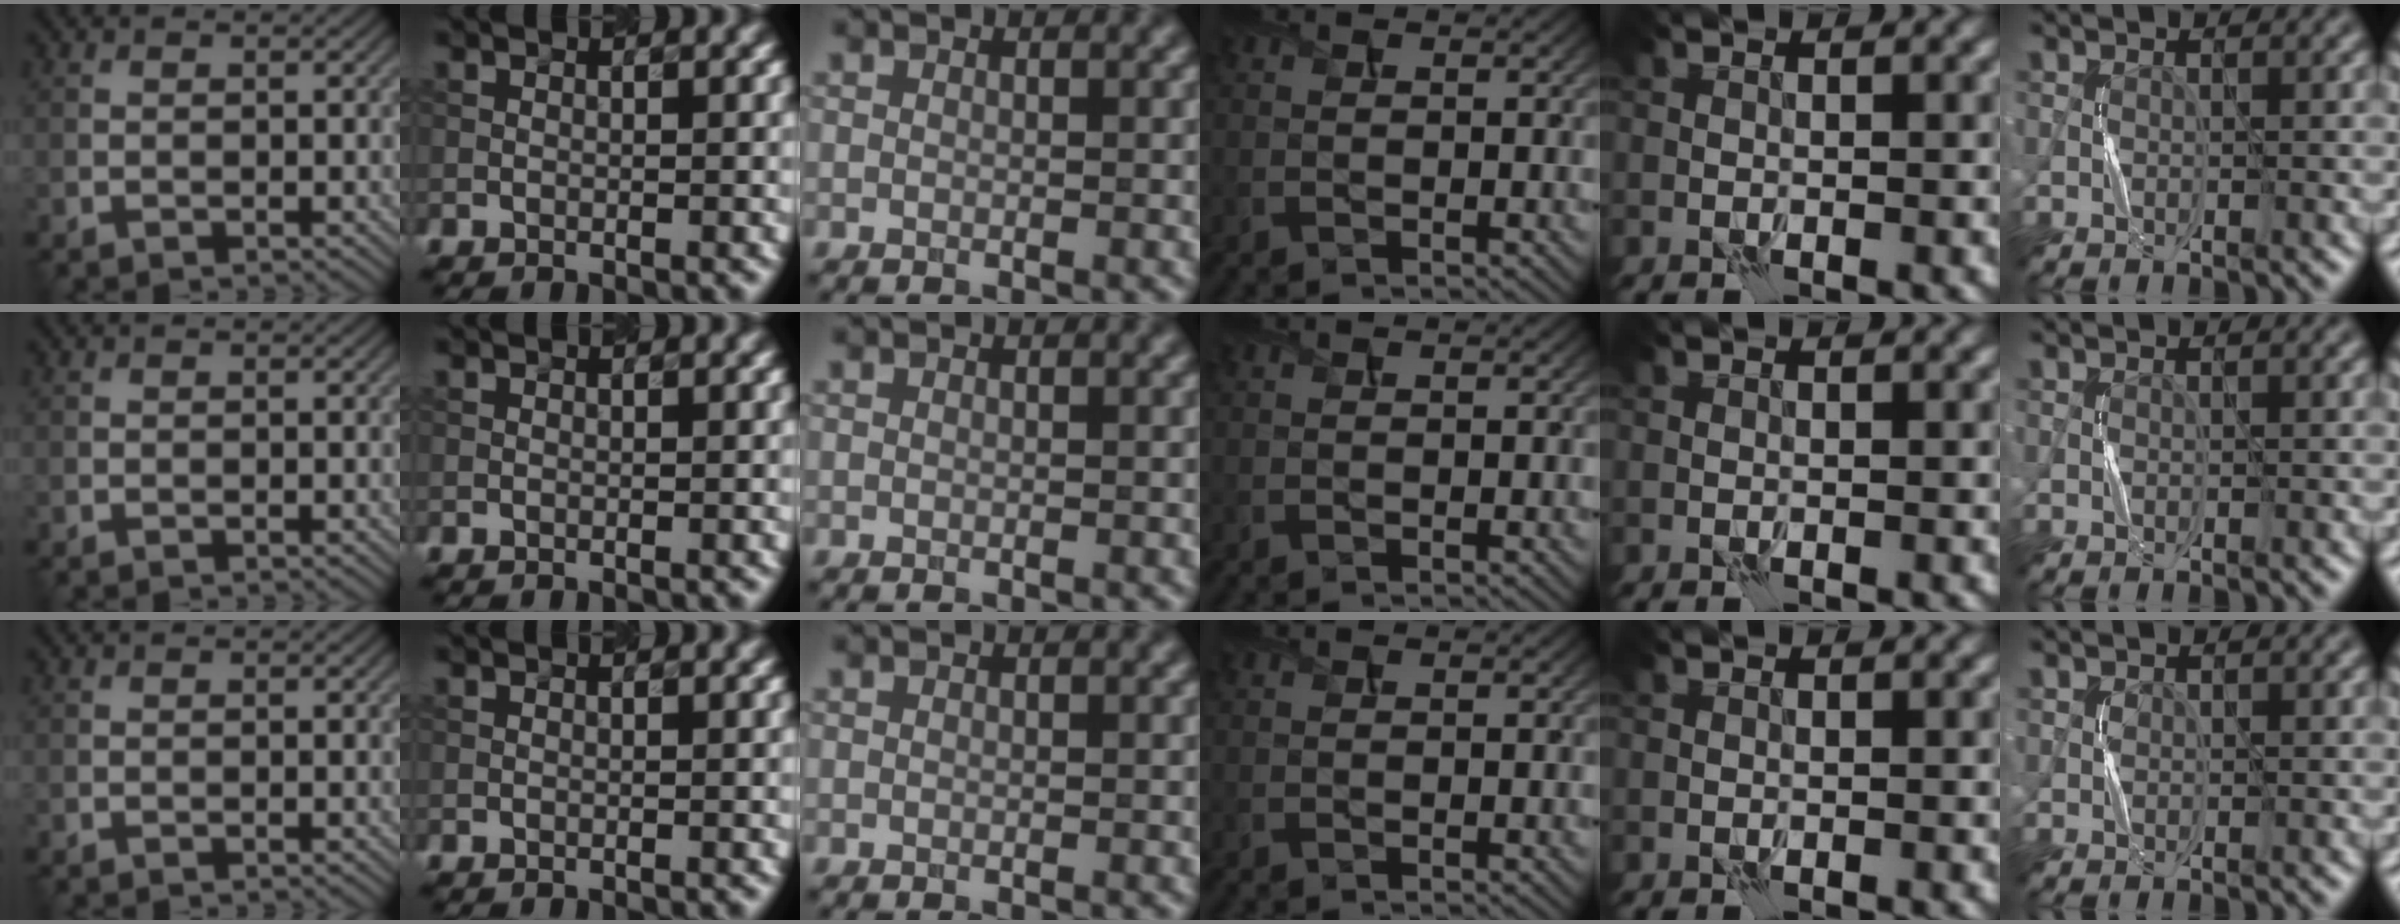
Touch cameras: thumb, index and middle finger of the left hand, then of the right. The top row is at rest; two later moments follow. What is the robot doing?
{"motion": "press", "object": "button"}